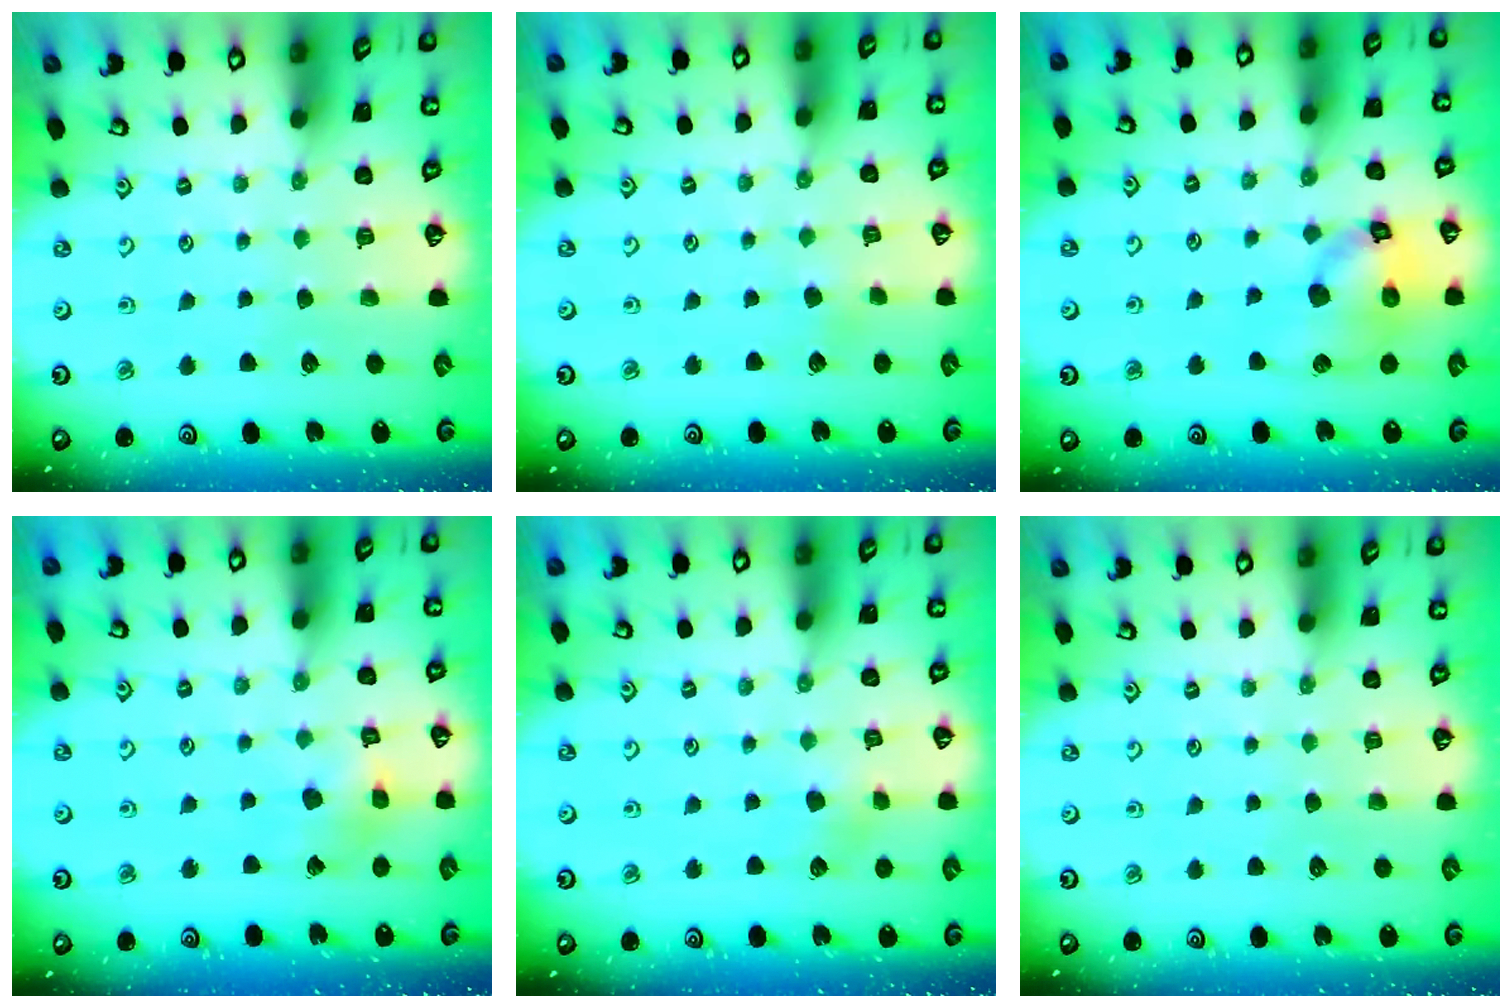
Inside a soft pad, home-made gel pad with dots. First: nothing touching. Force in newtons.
{"total": 2.1, "press": 2.0, "slide": 0.6}
{"total": 14.6, "press": 14.5, "slide": 2.1}
{"total": 8.5, "press": 8.4, "slide": 0.9}
{"total": 5.0, "press": 5.0, "slide": 0.4}
{"total": 0.0}